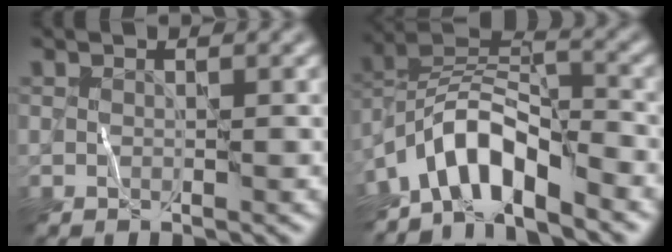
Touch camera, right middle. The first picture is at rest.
{"total": 6.7, "force": [-4.7, 2.5, 4.0], "torque": [-0.058, 0.006, -0.097]}